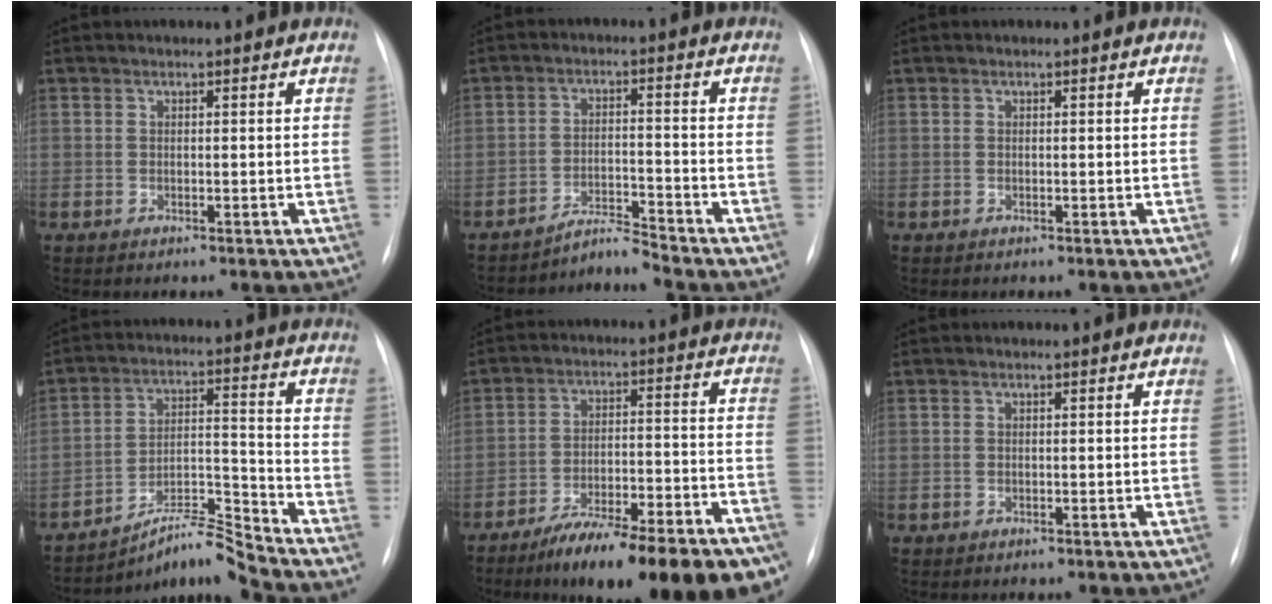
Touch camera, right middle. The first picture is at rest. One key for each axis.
{"total": 4.0, "fx": -3.7, "fy": -1.3, "fz": -0.5, "tx": 0.009, "ty": -0.011, "tz": -0.063}
{"total": 0.0}
{"total": 8.0, "fx": -7.6, "fy": -1.7, "fz": 1.7, "tx": -0.038, "ty": 0.028, "tz": -0.128}
{"total": 22.8, "fx": -17.0, "fy": 4.5, "fz": 14.6, "tx": -0.152, "ty": 0.015, "tz": -0.252}
{"total": 0.0}